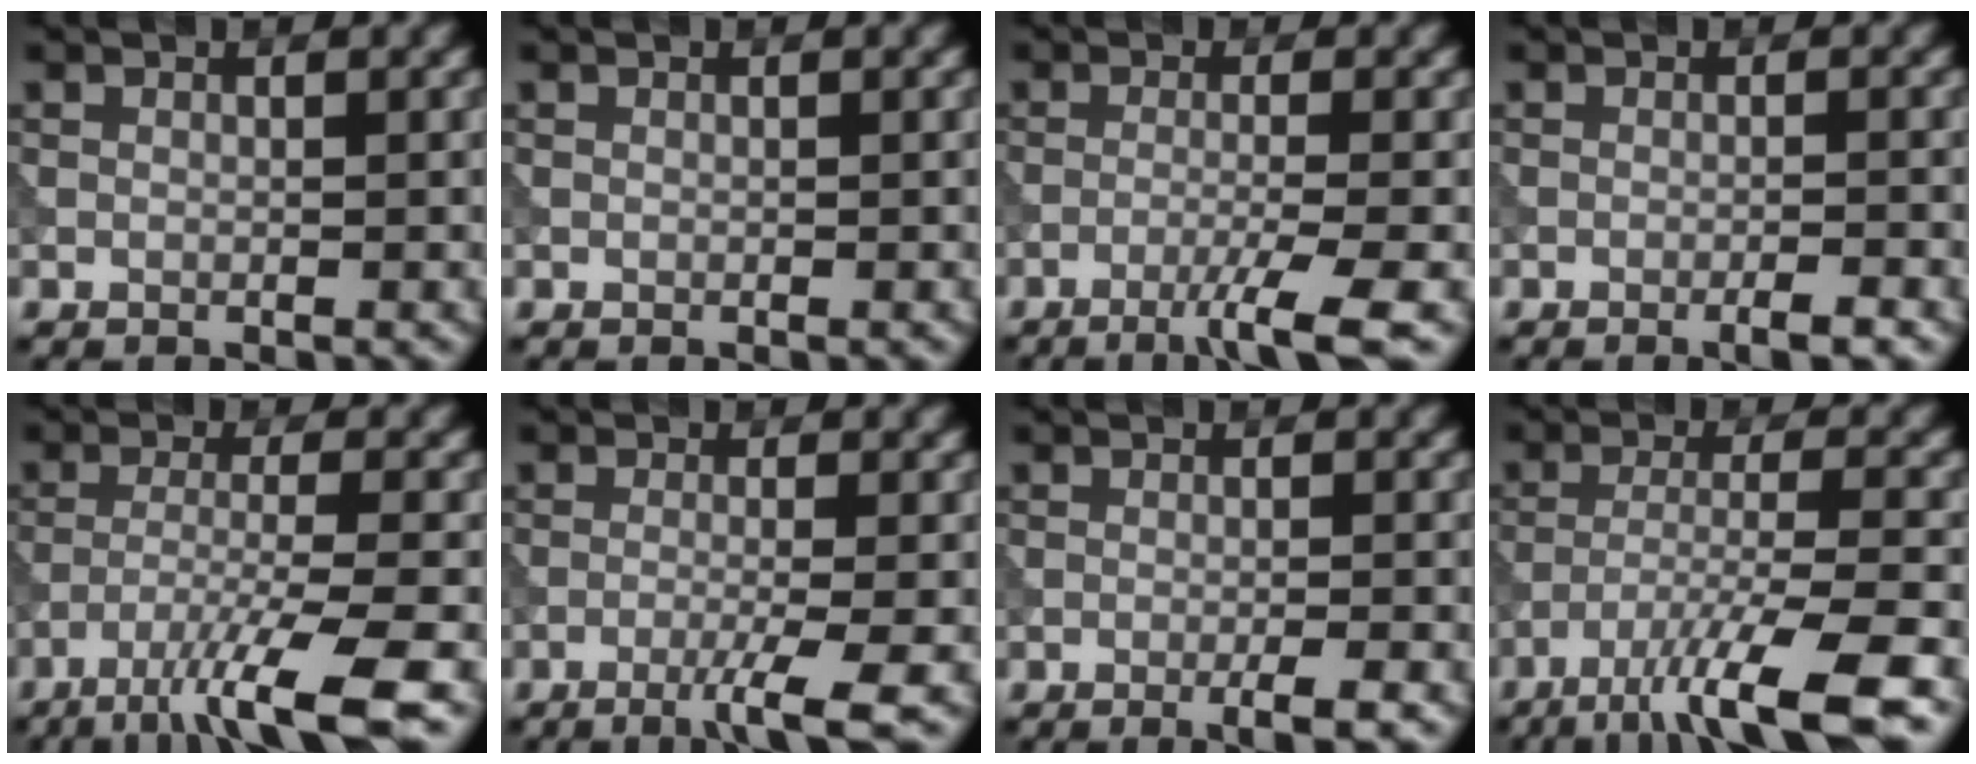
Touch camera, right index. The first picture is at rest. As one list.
[{"total": 0.0}, {"total": 4.1, "force": [-2.2, 0.2, 3.5], "torque": [-0.053, 0.002, -0.051]}, {"total": 2.0, "force": [-1.1, 0.2, 1.6], "torque": [-0.020, 0.002, -0.022]}, {"total": 8.0, "force": [-5.0, 1.1, 6.2], "torque": [-0.096, -0.004, -0.092]}, {"total": 3.8, "force": [-1.8, 0.4, 3.3], "torque": [-0.051, 0.000, -0.043]}, {"total": 2.3, "force": [-1.1, 0.3, 2.0], "torque": [-0.028, 0.000, -0.021]}, {"total": 8.9, "force": [-5.8, 1.4, 6.6], "torque": [-0.105, -0.001, -0.103]}]